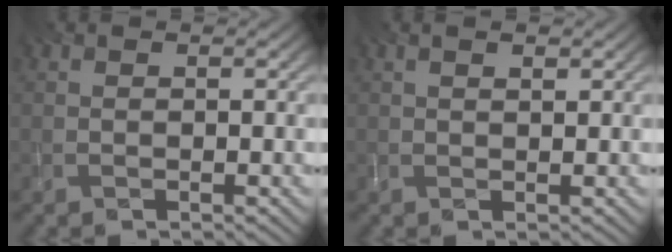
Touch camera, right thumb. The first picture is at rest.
{"total": 1.5, "force": [0.9, 0.4, 1.2], "torque": [-0.024, 0.002, 0.019]}